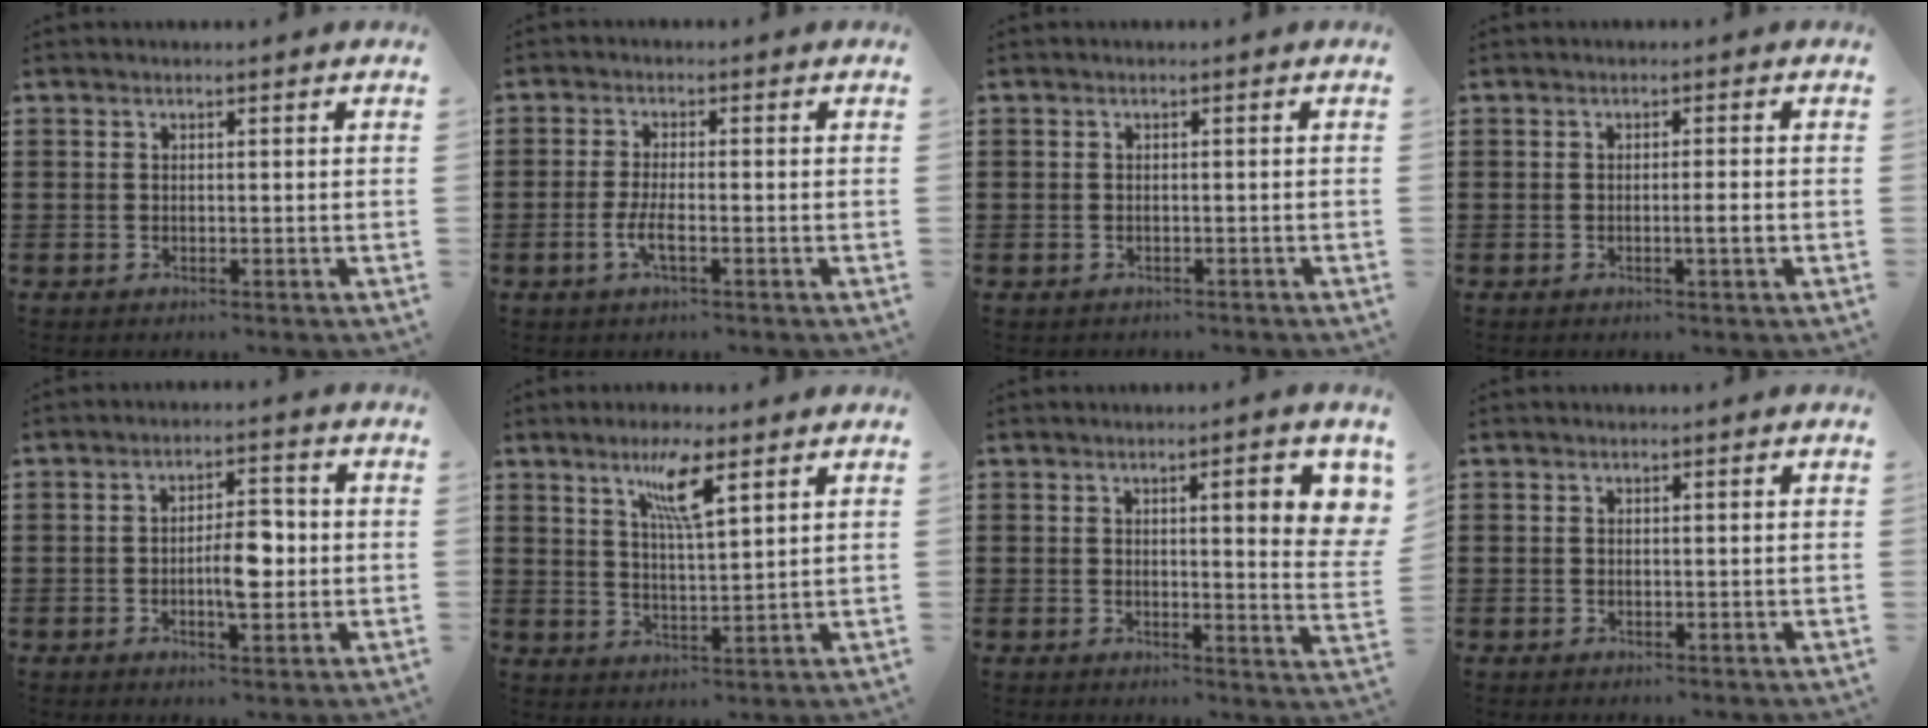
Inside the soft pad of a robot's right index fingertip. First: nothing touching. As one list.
[{"total": 3.5, "force": [-1.4, 0.7, 3.2], "torque": [-0.067, -0.005, -0.028]}, {"total": 0.8, "force": [-0.6, 0.6, -0.1], "torque": [0.000, 0.004, -0.014]}, {"total": 2.2, "force": [-0.6, 0.0, 2.1], "torque": [-0.034, -0.004, -0.011]}, {"total": 6.2, "force": [-0.8, 2.5, 5.6], "torque": [-0.082, 0.001, -0.019]}, {"total": 6.6, "force": [3.8, 1.1, 5.3], "torque": [-0.108, 0.004, 0.061]}, {"total": 6.8, "force": [2.2, 1.4, 6.3], "torque": [-0.088, -0.006, 0.028]}, {"total": 0.0}]